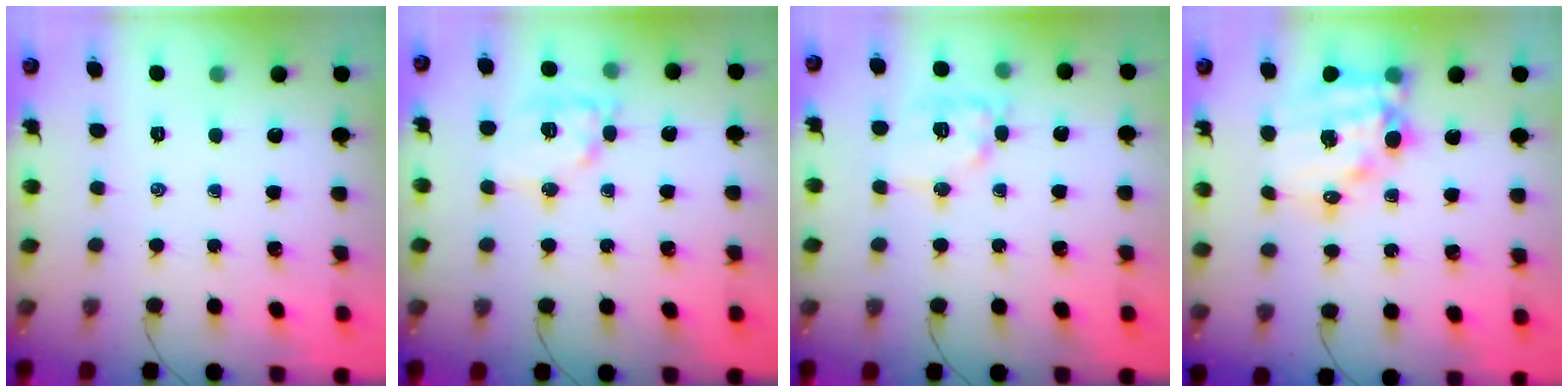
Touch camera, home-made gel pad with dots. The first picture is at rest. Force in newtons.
{"total": 12.4, "press": 12.3, "slide": 1.2}
{"total": 11.9, "press": 11.8, "slide": 1.1}
{"total": 15.7, "press": 15.2, "slide": 3.8}